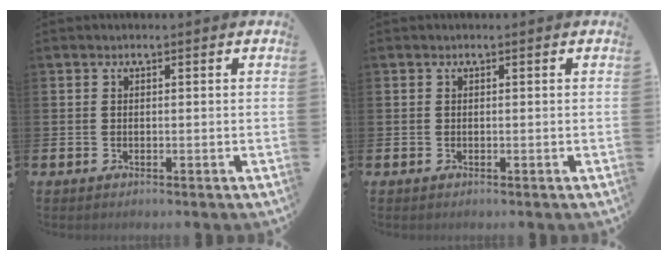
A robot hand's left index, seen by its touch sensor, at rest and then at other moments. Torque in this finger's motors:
{"motor_torque": [0.00, 0.00, 0.00, 0.00]}